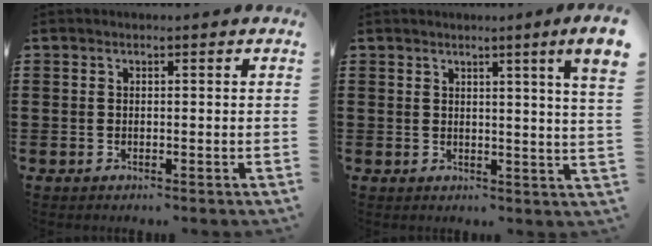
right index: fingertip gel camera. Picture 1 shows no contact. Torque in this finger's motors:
{"motor_torque": [0.48, 0.25, 0.33, 0.03]}